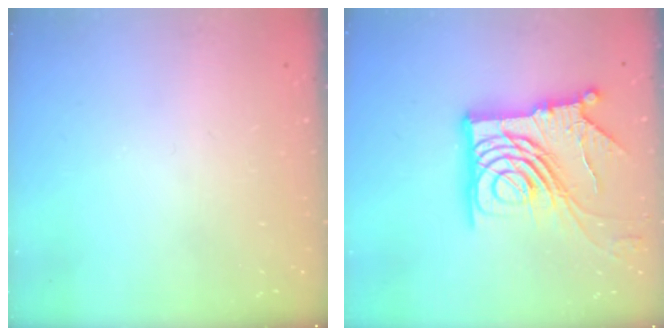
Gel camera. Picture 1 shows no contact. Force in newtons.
{"total": 20.3, "press": 20.2, "slide": 2.3}